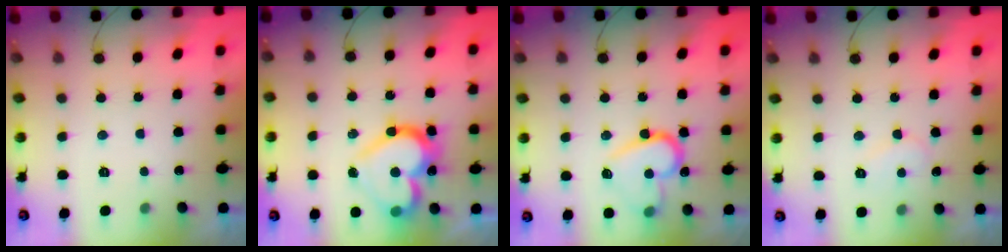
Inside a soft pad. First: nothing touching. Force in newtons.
{"total": 20.6, "press": 20.6, "slide": 1.8}
{"total": 14.7, "press": 14.6, "slide": 1.6}
{"total": 7.4, "press": 7.4, "slide": 0.6}